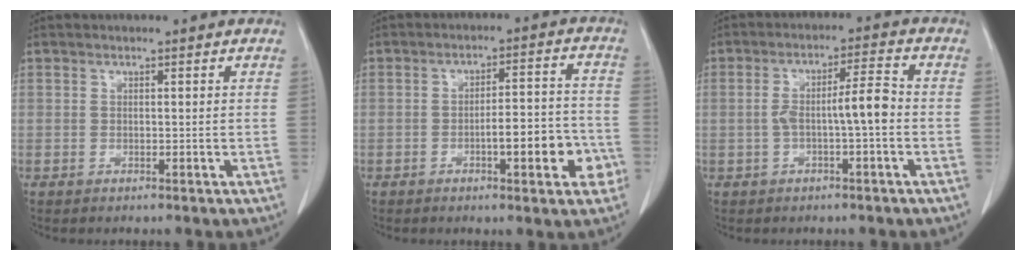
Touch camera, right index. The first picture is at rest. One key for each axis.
{"total": 8.8, "fx": -3.4, "fy": 2.2, "fz": 7.9, "tx": -0.104, "ty": 0.021, "tz": -0.044}
{"total": 6.1, "fx": -1.1, "fy": 0.8, "fz": 5.9, "tx": -0.107, "ty": 0.023, "tz": -0.014}